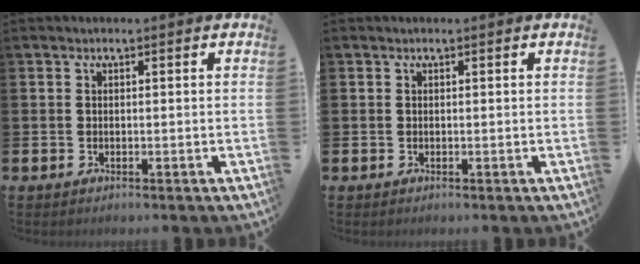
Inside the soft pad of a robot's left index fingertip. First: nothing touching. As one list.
[{"total": 0.0}]